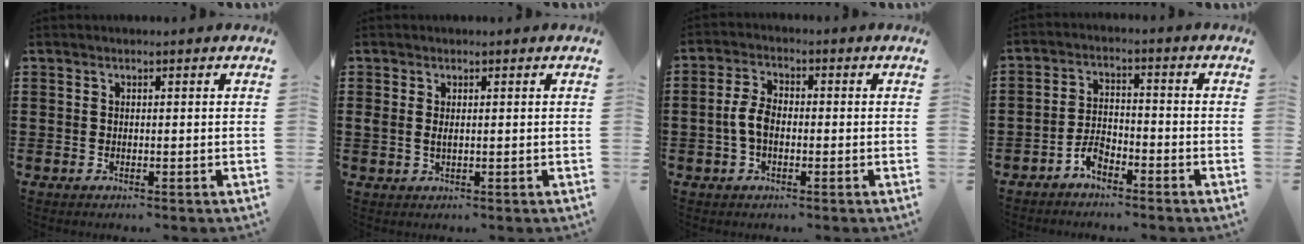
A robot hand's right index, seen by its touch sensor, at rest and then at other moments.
{"total": 1.2, "force": [0.3, 0.5, 1.1], "torque": [-0.023, 0.004, 0.005]}
{"total": 4.4, "force": [-0.9, 2.4, 3.6], "torque": [-0.094, -0.004, -0.025]}
{"total": 3.7, "force": [-3.0, 1.5, 1.5], "torque": [-0.037, 0.007, -0.062]}